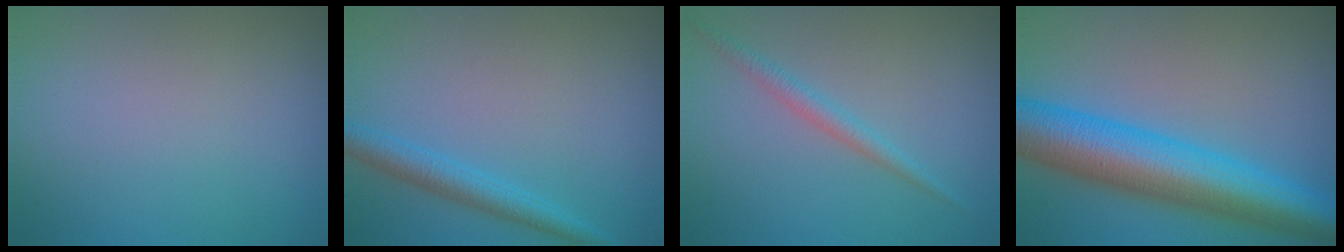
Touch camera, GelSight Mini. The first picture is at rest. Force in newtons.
{"total": 2.7, "press": 2.7, "slide": 0.2}
{"total": 1.7, "press": 1.7, "slide": 0.1}
{"total": 10.5, "press": 10.5, "slide": 0.2}